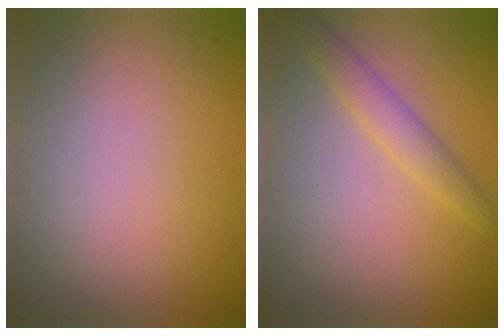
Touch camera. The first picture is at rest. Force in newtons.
{"total": 2.2, "press": 2.2, "slide": 0.1}